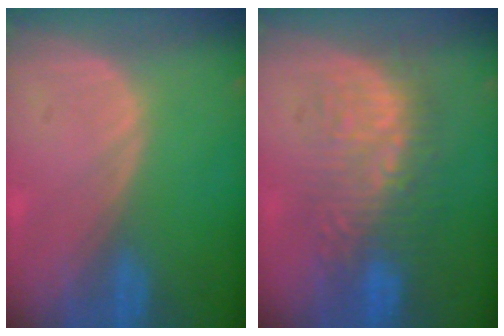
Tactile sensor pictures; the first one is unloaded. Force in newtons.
{"total": 9.0, "press": 8.8, "slide": 1.6}